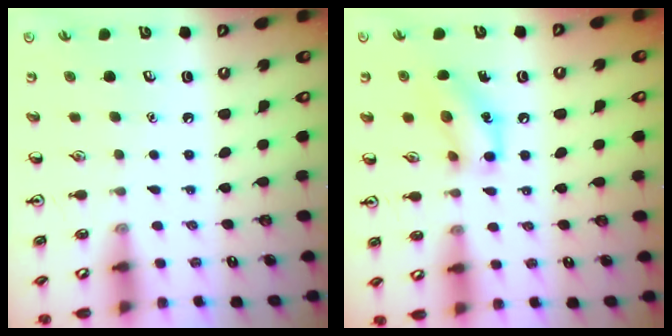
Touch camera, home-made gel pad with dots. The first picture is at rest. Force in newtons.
{"total": 11.6, "press": 11.4, "slide": 1.9}